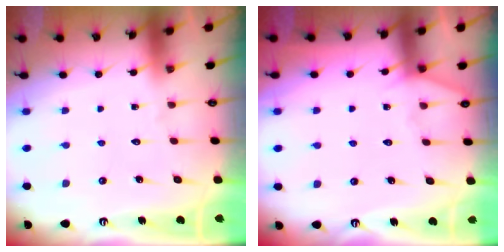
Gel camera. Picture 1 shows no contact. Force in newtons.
{"total": 4.6, "press": 4.6, "slide": 0.5}